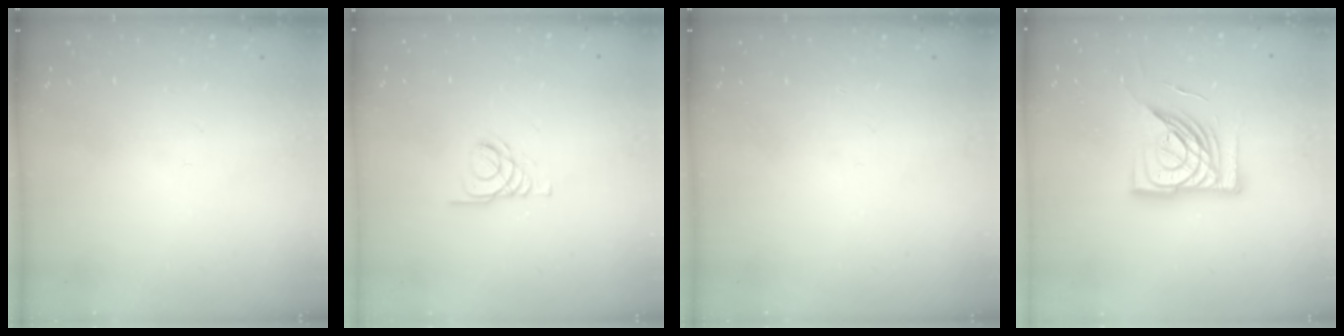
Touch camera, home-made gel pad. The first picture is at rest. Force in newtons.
{"total": 2.1, "press": 2.1, "slide": 0.2}
{"total": 0.0}
{"total": 16.5, "press": 16.3, "slide": 2.1}